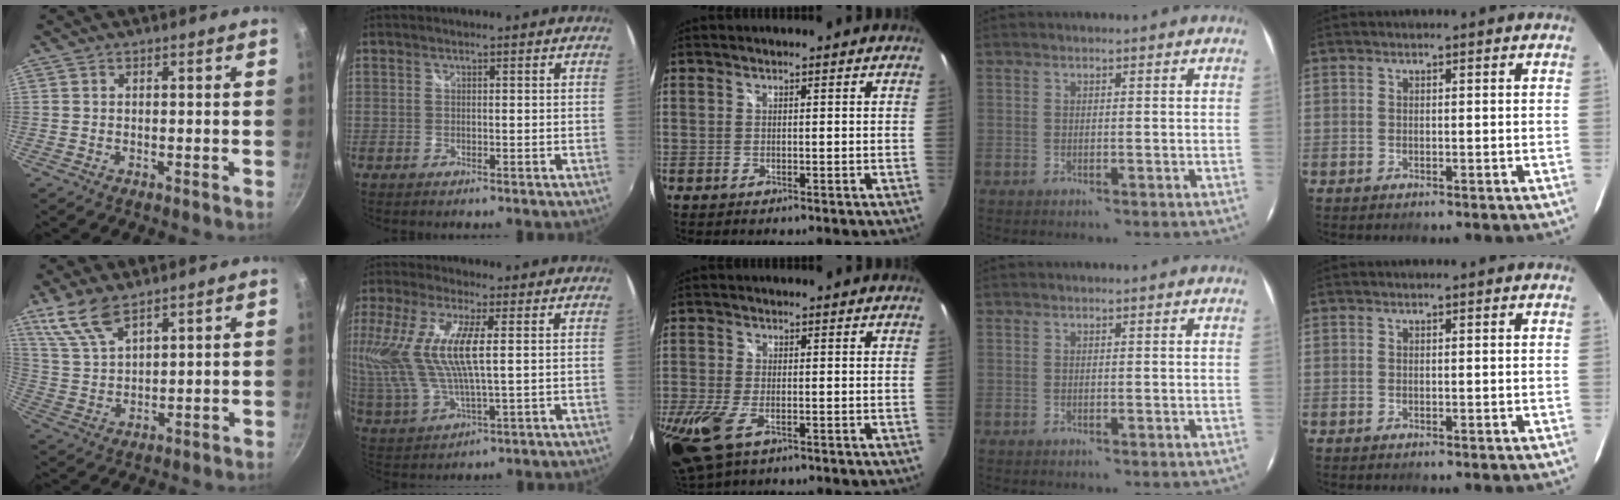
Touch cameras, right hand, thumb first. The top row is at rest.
{"thumb": {"total": 8.6, "force": [6.1, 3.1, 5.2], "torque": [-0.102, -0.021, 0.136]}, "index": {"total": 19.0, "force": [3.9, 6.7, 17.3], "torque": [-0.355, 0.000, 0.081]}, "middle": {"total": 14.8, "force": [-6.6, 8.2, 10.5], "torque": [-0.262, -0.051, -0.115]}}